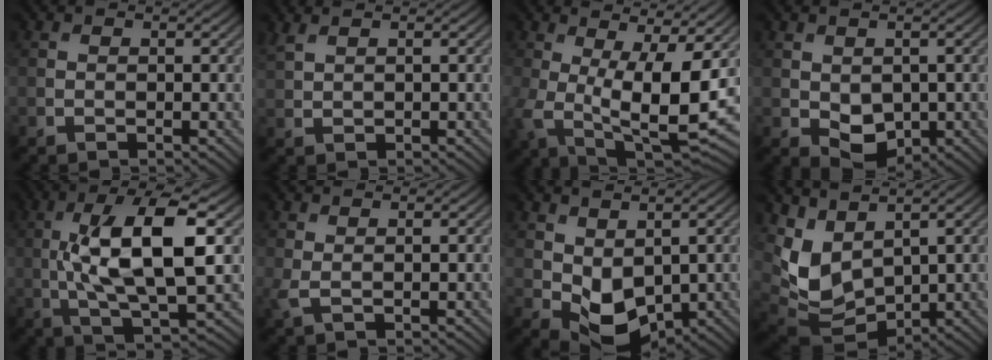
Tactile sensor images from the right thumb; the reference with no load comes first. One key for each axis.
{"total": 1.8, "fx": 1.5, "fy": 0.3, "fz": 1.0, "tx": -0.032, "ty": 0.008, "tz": 0.036}
{"total": 14.0, "fx": -0.2, "fy": 6.6, "fz": 12.3, "tx": -0.240, "ty": -0.031, "tz": 0.005}
{"total": 4.1, "fx": -0.3, "fy": 2.9, "fz": 2.9, "tx": -0.062, "ty": -0.014, "tz": 0.002}
{"total": 12.9, "fx": 1.2, "fy": 4.2, "fz": 12.1, "tx": -0.226, "ty": 0.004, "tz": 0.024}
{"total": 1.6, "fx": 0.6, "fy": 0.4, "fz": 1.4, "tx": -0.040, "ty": 0.004, "tz": 0.011}
{"total": 5.9, "fx": 0.6, "fy": 4.0, "fz": 4.4, "tx": -0.095, "ty": -0.013, "tz": 0.016}
{"total": 7.9, "fx": 2.7, "fy": 5.1, "fz": 5.3, "tx": -0.141, "ty": -0.012, "tz": 0.061}